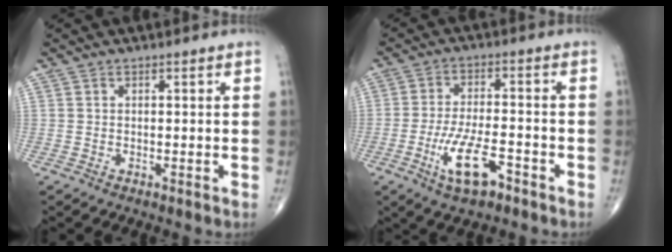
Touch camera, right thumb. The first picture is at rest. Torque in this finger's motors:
{"motor_torque": [3.06, 1.95, 0.45, 0.09, 0.32]}